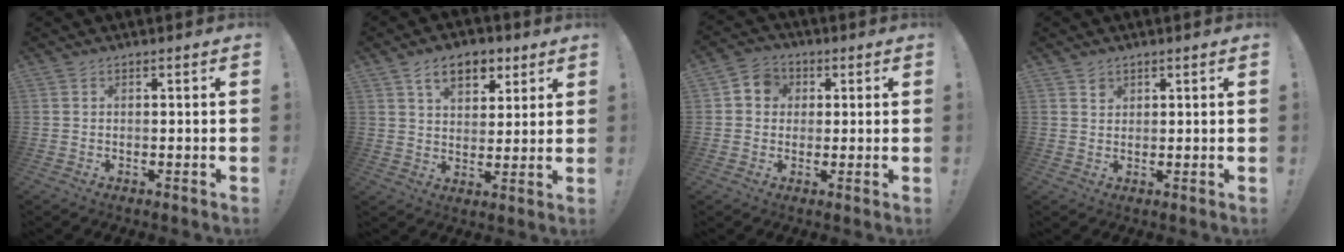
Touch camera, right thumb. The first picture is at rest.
{"total": 10.9, "force": [5.8, 6.8, 6.3], "torque": [-0.092, -0.016, 0.107]}
{"total": 6.4, "force": [0.9, 5.9, 2.2], "torque": [-0.027, 0.009, 0.018]}
{"total": 1.8, "force": [1.3, 1.3, 0.2], "torque": [0.002, -0.010, 0.022]}